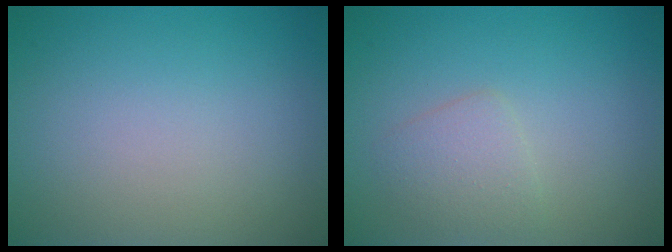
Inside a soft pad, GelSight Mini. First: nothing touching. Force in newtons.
{"total": 1.9, "press": 1.9, "slide": 0.0}